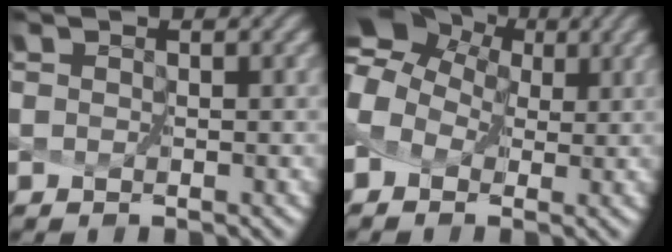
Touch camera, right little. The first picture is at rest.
{"total": 7.9, "force": [2.7, 6.0, 4.4], "torque": [-0.105, 0.035, 0.030]}